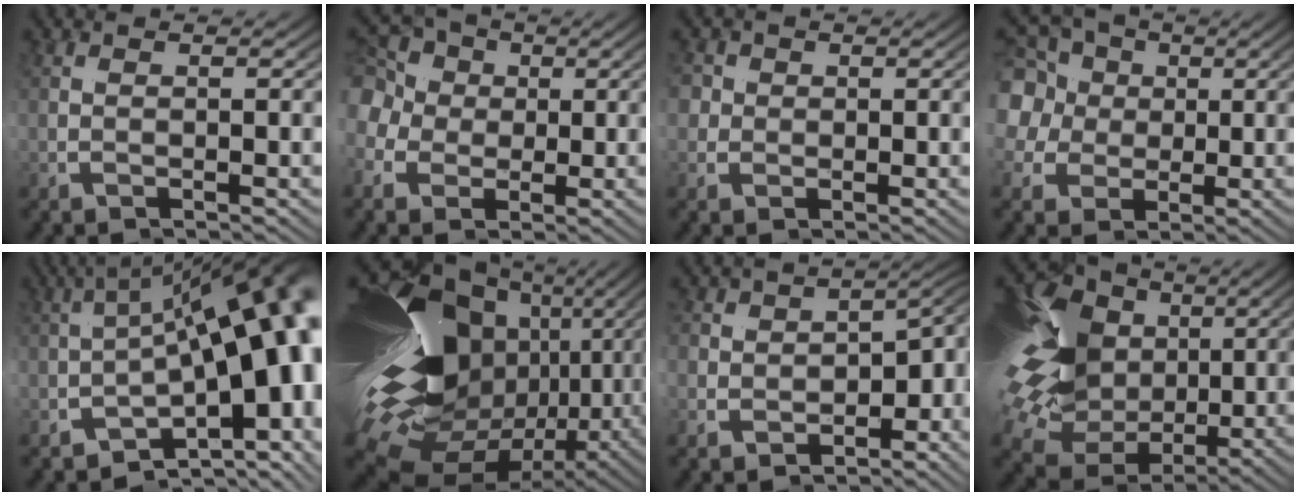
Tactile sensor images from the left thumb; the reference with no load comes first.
{"total": 9.8, "force": [3.4, 7.1, 5.7], "torque": [-0.102, 0.008, 0.047]}
{"total": 2.2, "force": [0.7, 2.1, -0.2], "torque": [-0.003, -0.012, 0.022]}
{"total": 12.1, "force": [5.1, 9.1, 6.3], "torque": [-0.112, 0.008, 0.071]}
{"total": 13.9, "force": [0.6, 6.3, 12.4], "torque": [-0.141, 0.040, -0.024]}
{"total": 25.8, "force": [-1.4, 13.8, 21.8], "torque": [-0.361, -0.010, -0.012]}
{"total": 5.7, "force": [-1.6, 4.2, 3.6], "torque": [-0.055, -0.028, -0.005]}
{"total": 20.0, "force": [2.0, 14.0, 14.1], "torque": [-0.256, 0.010, 0.013]}